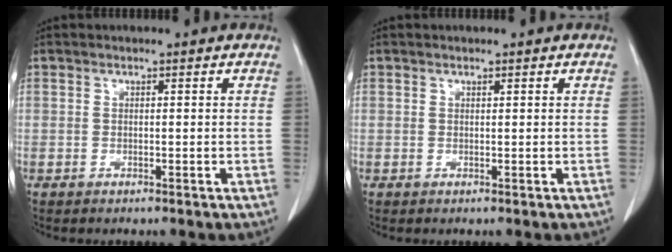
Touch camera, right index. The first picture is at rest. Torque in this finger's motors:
{"motor_torque": [0.00, -0.02, 0.02, -0.01]}